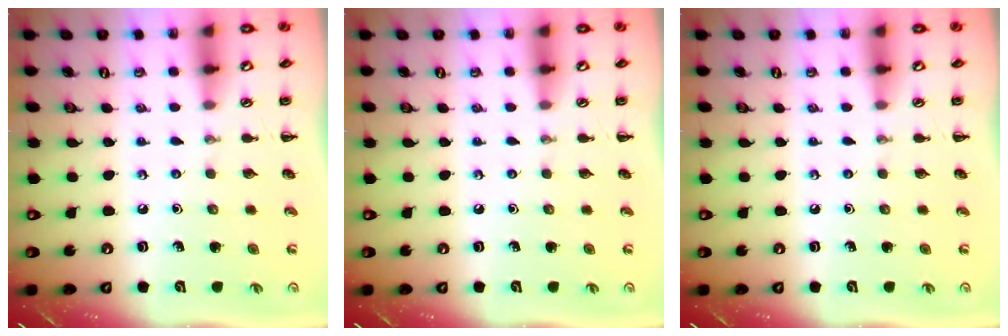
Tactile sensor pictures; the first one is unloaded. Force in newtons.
{"total": 0.0}
{"total": 0.0}